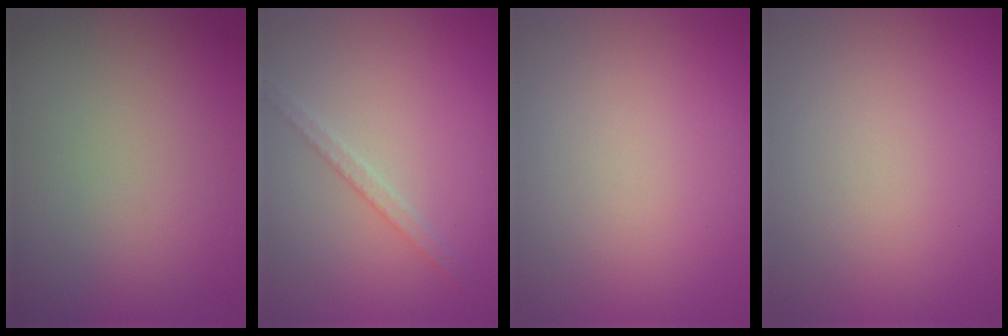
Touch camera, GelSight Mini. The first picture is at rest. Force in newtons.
{"total": 1.9, "press": 1.9, "slide": 0.4}
{"total": 0.0}
{"total": 0.0}